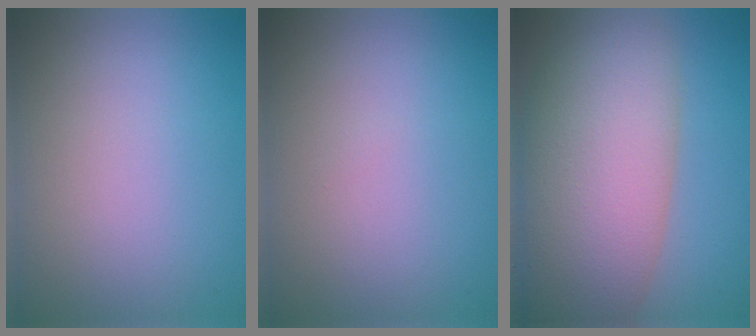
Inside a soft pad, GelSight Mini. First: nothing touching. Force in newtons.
{"total": 0.0}
{"total": 12.9, "press": 12.9, "slide": 0.8}